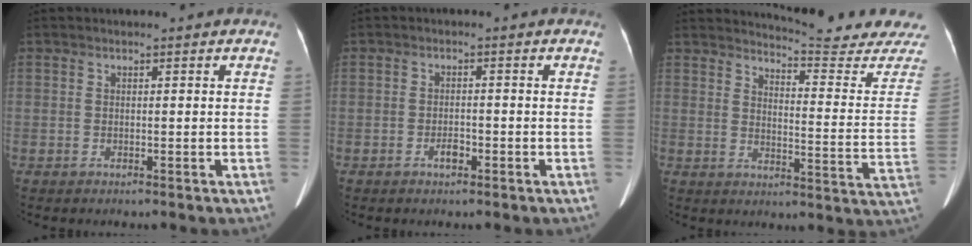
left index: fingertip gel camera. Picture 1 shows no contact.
{"total": 1.7, "force": [-1.0, 0.8, 1.2], "torque": [-0.023, 0.002, -0.013]}
{"total": 18.4, "force": [18.2, -0.2, 2.9], "torque": [-0.036, -0.139, 0.200]}